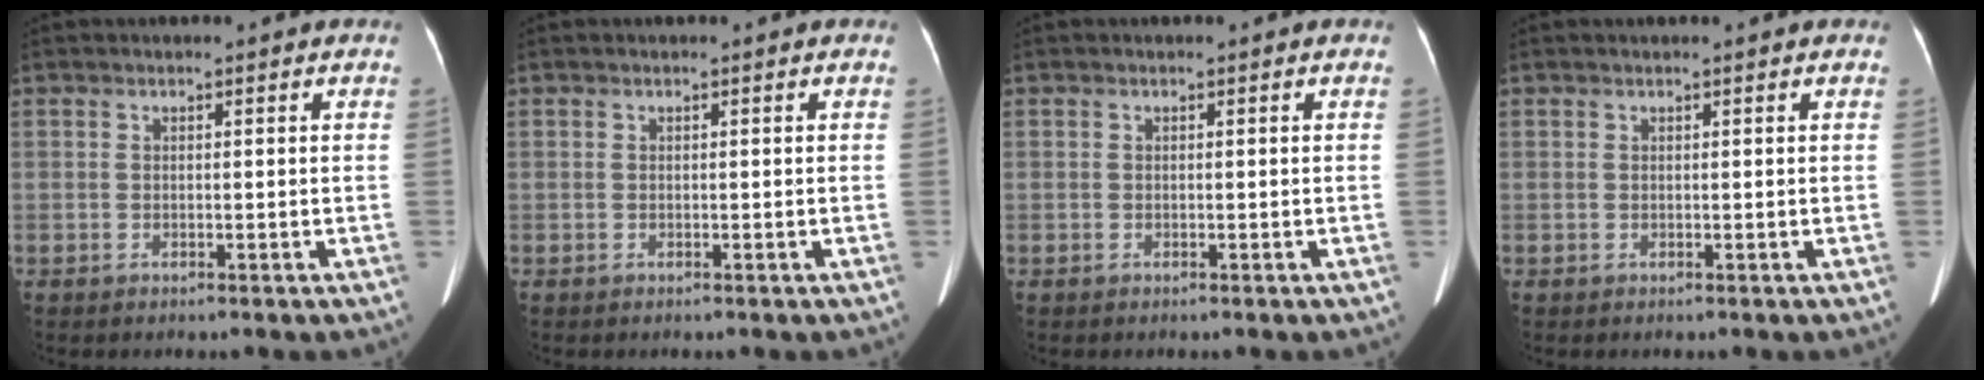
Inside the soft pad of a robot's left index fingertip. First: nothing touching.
{"total": 0.0}
{"total": 0.0}
{"total": 0.7, "force": [0.7, 0.0, 0.3], "torque": [-0.005, 0.016, 0.010]}